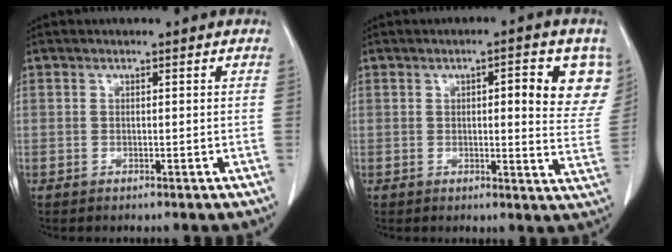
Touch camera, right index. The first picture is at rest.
{"total": 9.5, "force": [3.3, 2.2, 8.6], "torque": [-0.097, -0.001, 0.034]}